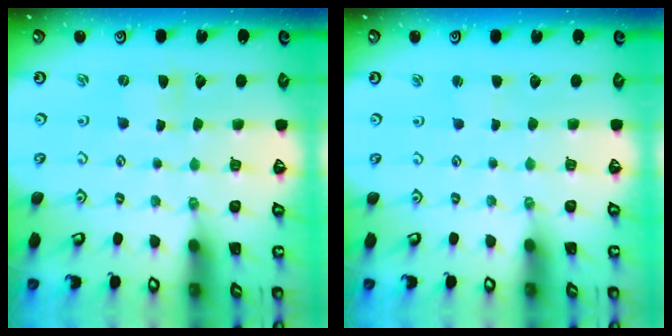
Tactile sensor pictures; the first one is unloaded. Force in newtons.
{"total": 0.8, "press": 0.7, "slide": 0.3}